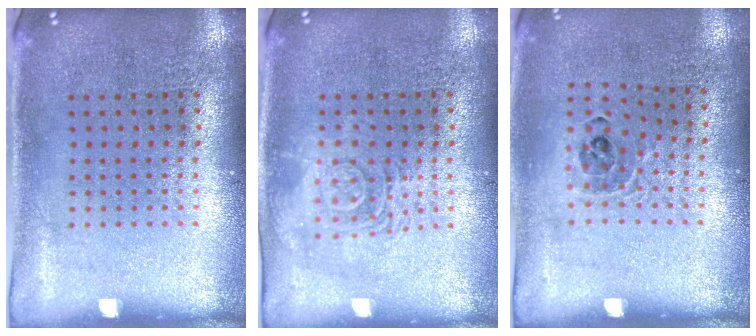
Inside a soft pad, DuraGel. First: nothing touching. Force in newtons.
{"total": 2.8, "press": 2.8, "slide": 0.4}
{"total": 0.9, "press": 0.9, "slide": 0.1}